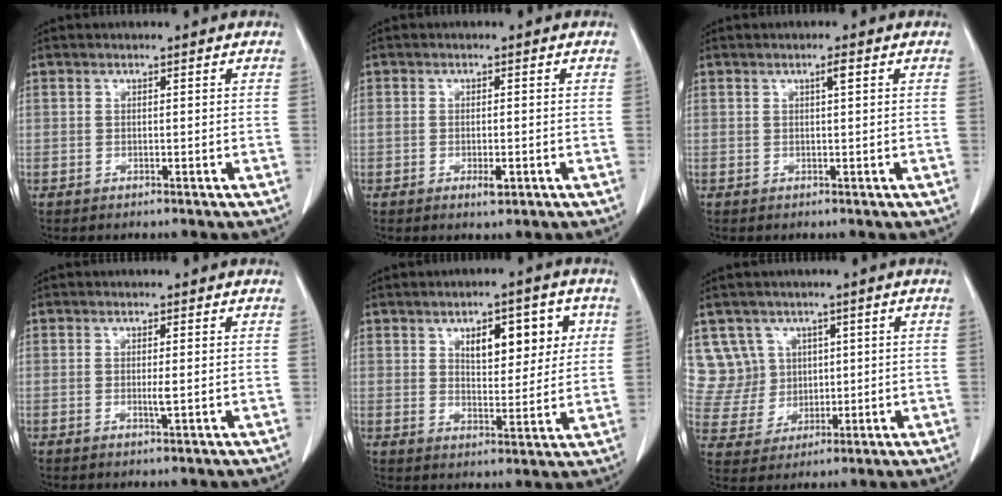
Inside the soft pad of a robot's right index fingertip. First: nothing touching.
{"total": 2.5, "force": [-0.9, 1.0, 2.1], "torque": [-0.036, 0.000, -0.010]}
{"total": 1.2, "force": [0.5, 0.0, 1.1], "torque": [-0.019, 0.002, 0.007]}
{"total": 1.2, "force": [-0.1, 0.0, 1.2], "torque": [-0.023, -0.003, -0.002]}
{"total": 8.6, "force": [3.4, 3.9, 6.9], "torque": [-0.090, 0.009, 0.053]}
{"total": 8.3, "force": [3.6, 7.5, 0.2], "torque": [-0.010, 0.033, 0.086]}